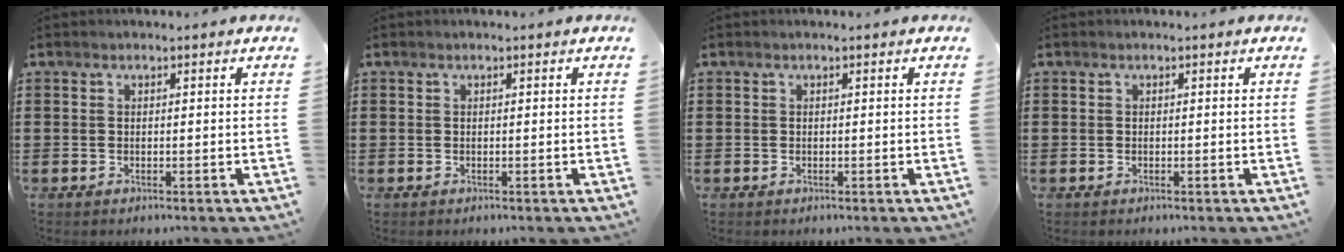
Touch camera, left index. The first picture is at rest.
{"total": 0.0}
{"total": 0.0}
{"total": 0.0}